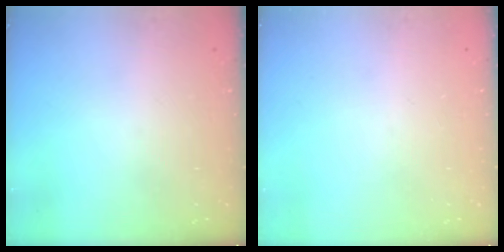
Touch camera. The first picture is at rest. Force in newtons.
{"total": 0.0}